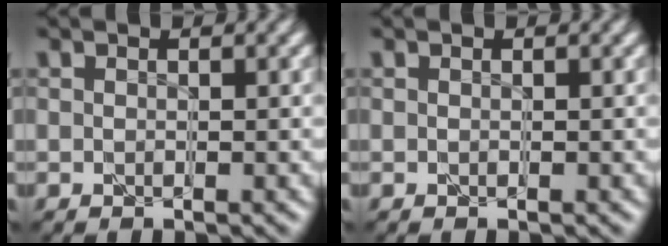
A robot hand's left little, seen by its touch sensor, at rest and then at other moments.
{"total": 0.0}